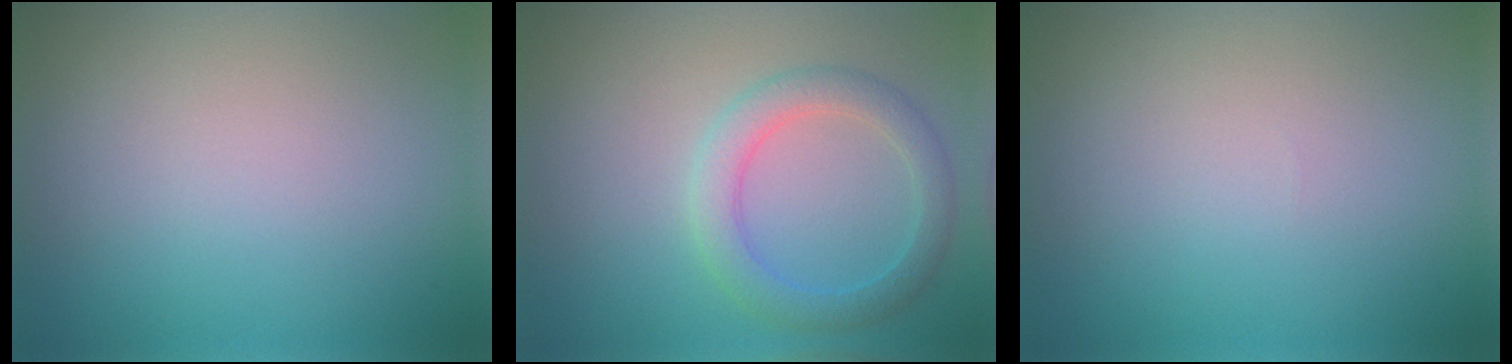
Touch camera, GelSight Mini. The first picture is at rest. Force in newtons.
{"total": 3.3, "press": 3.3, "slide": 0.1}
{"total": 0.0}